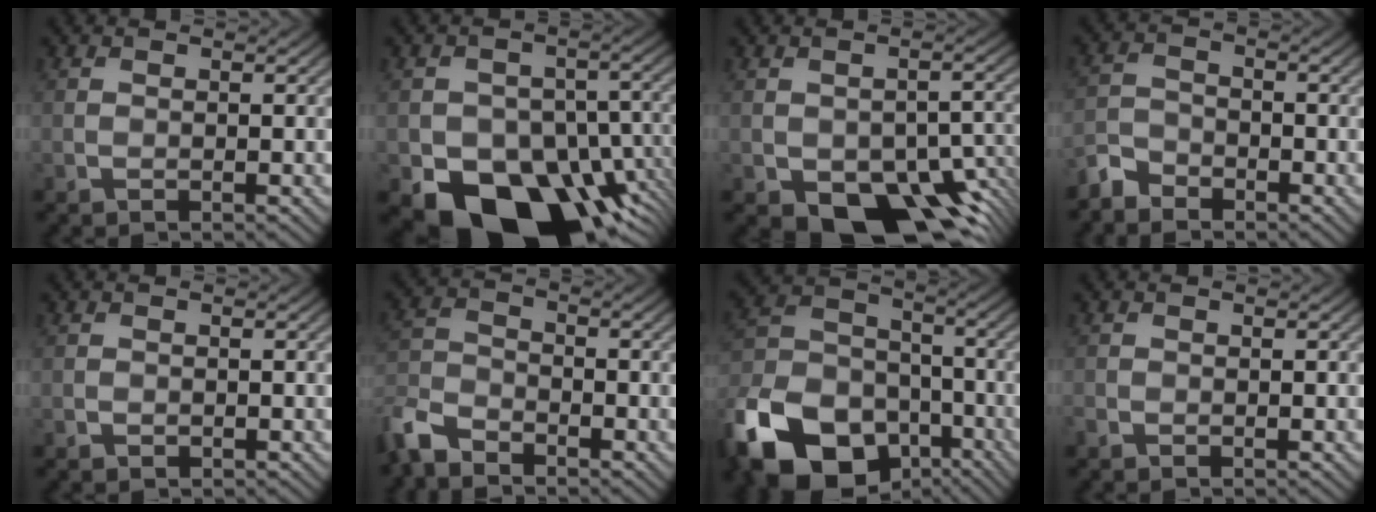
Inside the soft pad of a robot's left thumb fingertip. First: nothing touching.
{"total": 16.6, "force": [-8.4, 11.1, 9.0], "torque": [-0.133, -0.029, -0.128]}
{"total": 11.9, "force": [-6.1, 6.5, 7.9], "torque": [-0.105, -0.021, -0.089]}
{"total": 3.9, "force": [-3.4, 1.7, 0.9], "torque": [-0.021, -0.006, -0.083]}
{"total": 0.6, "force": [-0.4, 0.4, 0.2], "torque": [-0.002, -0.003, -0.005]}
{"total": 6.6, "force": [-5.4, 2.8, 2.5], "torque": [-0.061, -0.012, -0.128]}
{"total": 18.8, "force": [-10.6, 12.5, 9.3], "torque": [-0.236, -0.042, -0.195]}
{"total": 0.9, "force": [-0.8, 0.4, 0.2], "torque": [-0.006, -0.003, -0.018]}